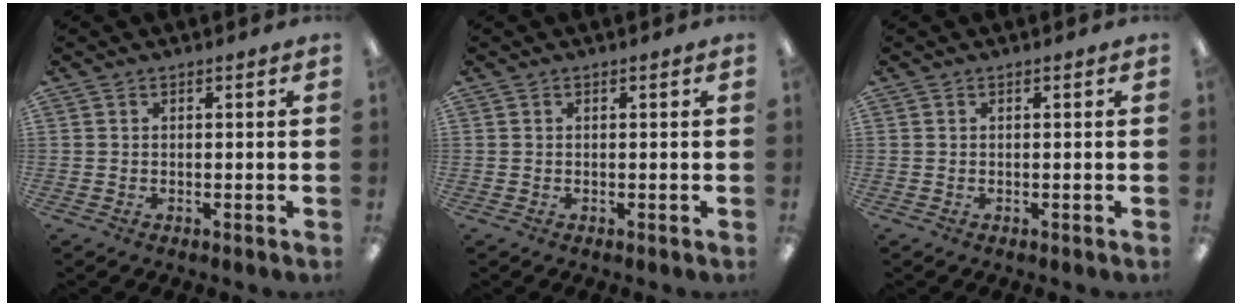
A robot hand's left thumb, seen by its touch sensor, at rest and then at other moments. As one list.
[{"total": 0.0}, {"total": 0.0}]